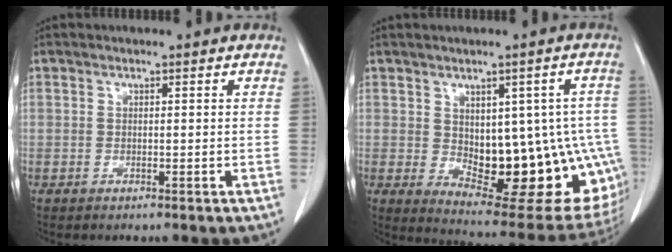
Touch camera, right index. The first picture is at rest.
{"total": 19.7, "force": [-2.5, 8.7, 17.5], "torque": [-0.158, 0.012, -0.003]}